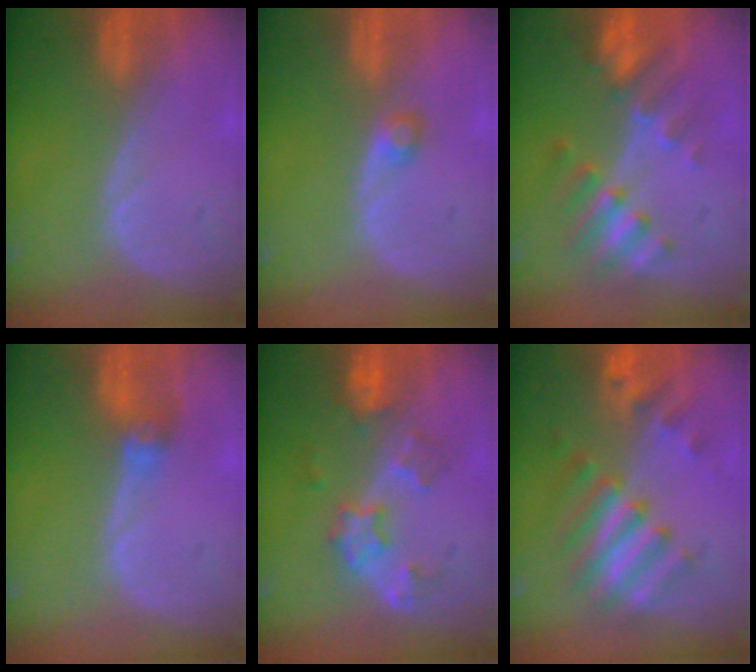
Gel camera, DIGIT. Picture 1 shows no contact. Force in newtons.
{"total": 1.6, "press": 1.6, "slide": 0.3}
{"total": 7.6, "press": 6.8, "slide": 3.4}
{"total": 2.7, "press": 2.7, "slide": 0.3}
{"total": 6.0, "press": 5.5, "slide": 2.4}
{"total": 8.2, "press": 7.8, "slide": 2.8}